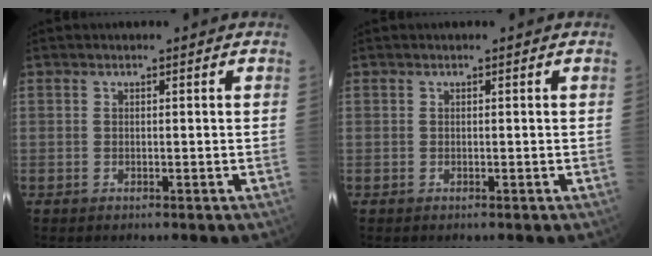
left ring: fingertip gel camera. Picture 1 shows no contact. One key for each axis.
{"total": 0.0}